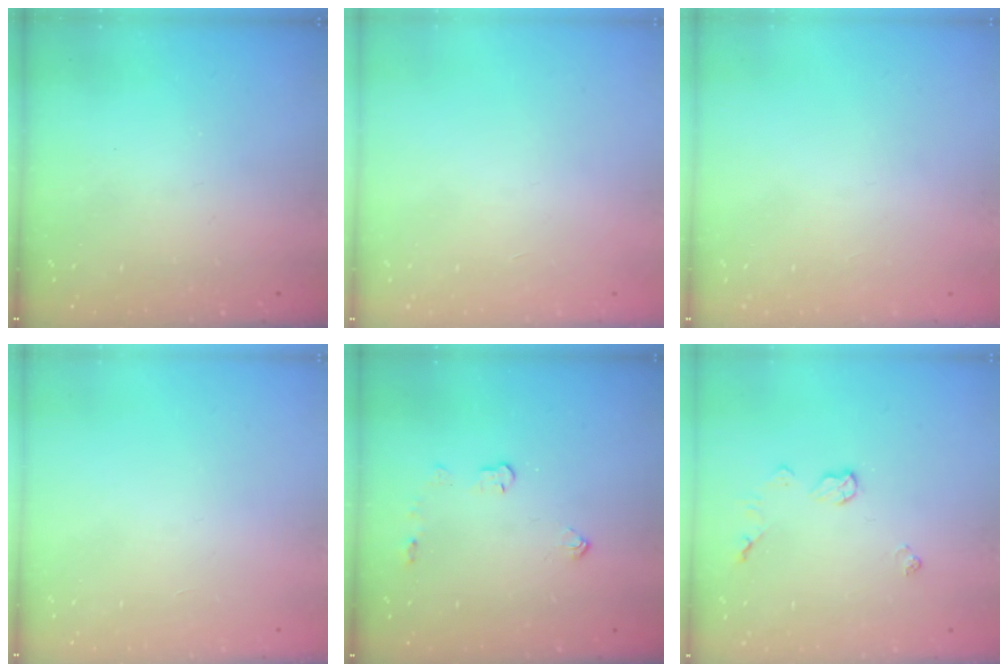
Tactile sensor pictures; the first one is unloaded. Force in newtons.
{"total": 0.0}
{"total": 0.0}
{"total": 0.0}
{"total": 3.8, "press": 3.8, "slide": 0.6}
{"total": 6.4, "press": 6.4, "slide": 0.3}